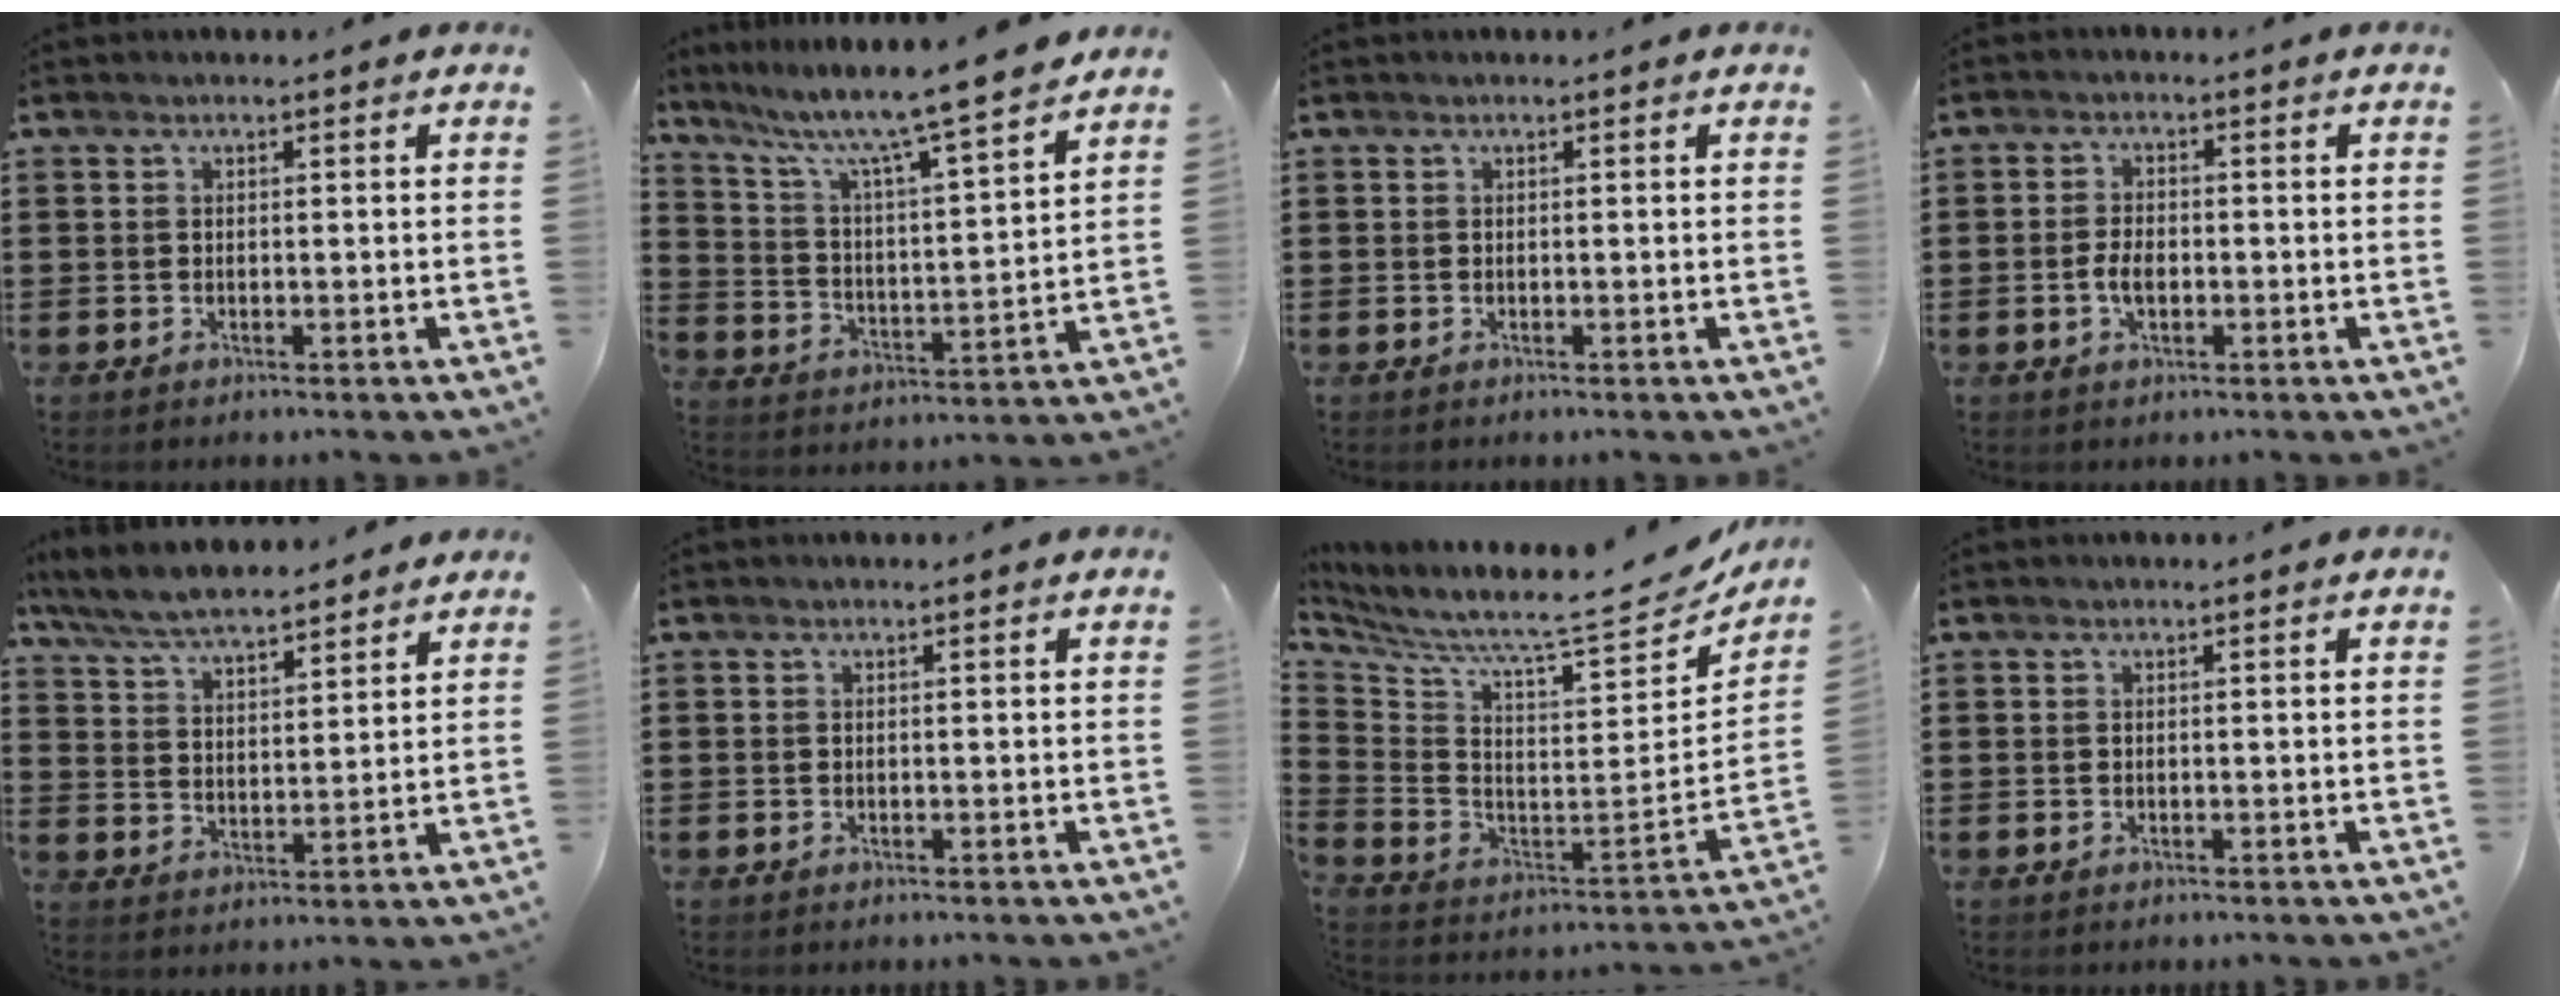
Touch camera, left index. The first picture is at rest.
{"total": 7.9, "force": [6.7, -0.4, 4.3], "torque": [-0.109, -0.053, 0.104]}
{"total": 0.0}
{"total": 3.1, "force": [-0.6, 1.5, 2.6], "torque": [-0.065, -0.002, -0.015]}
{"total": 6.8, "force": [6.4, 0.8, 2.2], "torque": [-0.069, -0.027, 0.115]}
{"total": 0.0}
{"total": 7.3, "force": [6.8, -0.5, 2.6], "torque": [-0.083, -0.083, 0.102]}
{"total": 0.0}